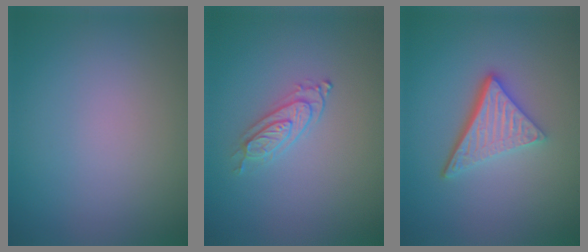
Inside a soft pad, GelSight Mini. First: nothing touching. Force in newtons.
{"total": 2.2, "press": 2.0, "slide": 0.7}
{"total": 4.8, "press": 3.4, "slide": 3.4}